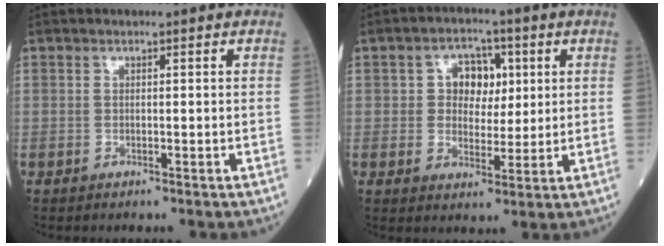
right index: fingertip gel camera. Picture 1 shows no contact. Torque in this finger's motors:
{"motor_torque": [0.07, 0.05, 0.09, 0.03]}